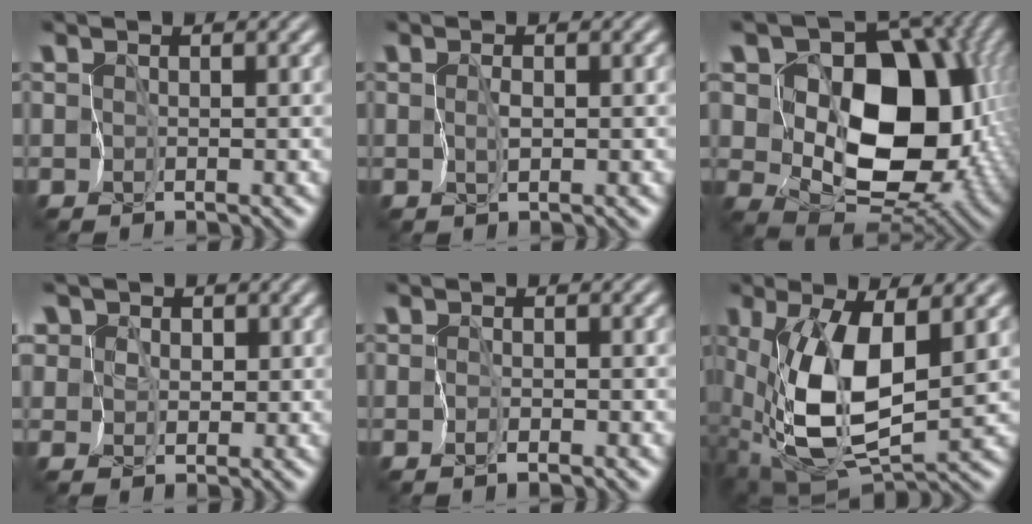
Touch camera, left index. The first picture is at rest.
{"total": 0.7, "force": [-0.2, 0.3, 0.6], "torque": [-0.013, -0.002, -0.003]}
{"total": 12.9, "force": [1.5, 8.9, 9.1], "torque": [-0.118, -0.009, 0.024]}
{"total": 5.1, "force": [2.2, 4.3, 1.7], "torque": [-0.038, 0.015, 0.018]}
{"total": 0.6, "force": [-0.6, 0.1, 0.2], "torque": [-0.003, -0.003, -0.013]}
{"total": 10.8, "force": [0.5, 5.1, 9.5], "torque": [-0.198, -0.016, 0.014]}